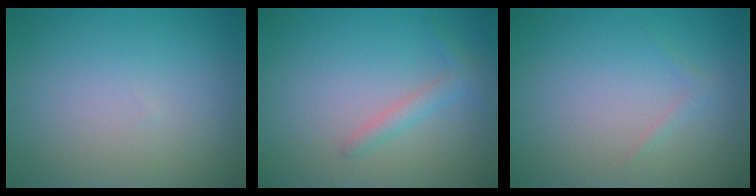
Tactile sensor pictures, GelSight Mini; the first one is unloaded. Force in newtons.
{"total": 1.5, "press": 1.5, "slide": 0.1}
{"total": 0.6, "press": 0.6, "slide": 0.0}